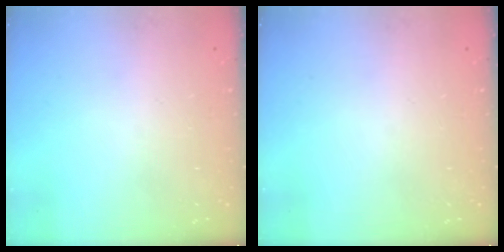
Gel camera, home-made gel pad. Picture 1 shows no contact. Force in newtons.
{"total": 0.0}